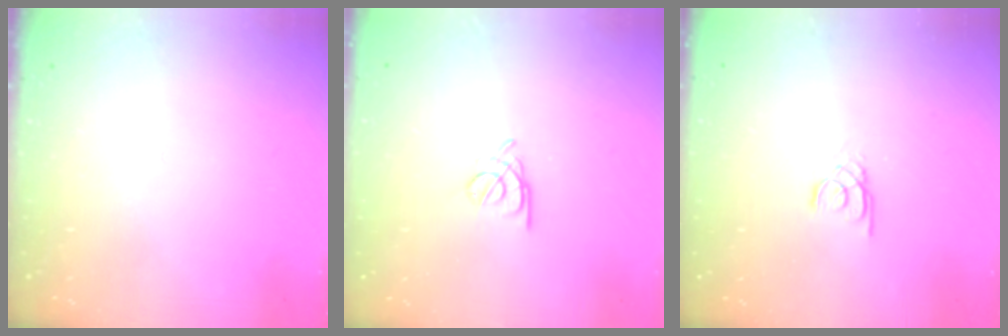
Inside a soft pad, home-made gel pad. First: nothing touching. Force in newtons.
{"total": 2.5, "press": 2.5, "slide": 0.7}
{"total": 1.3, "press": 1.3, "slide": 0.1}